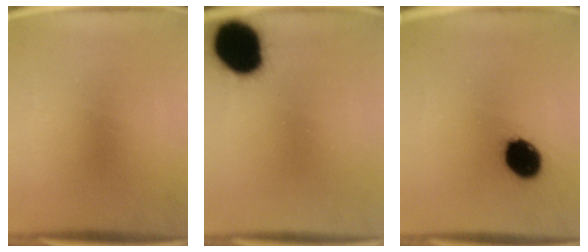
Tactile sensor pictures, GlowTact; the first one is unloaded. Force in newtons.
{"total": 18.5}
{"total": 11.5}